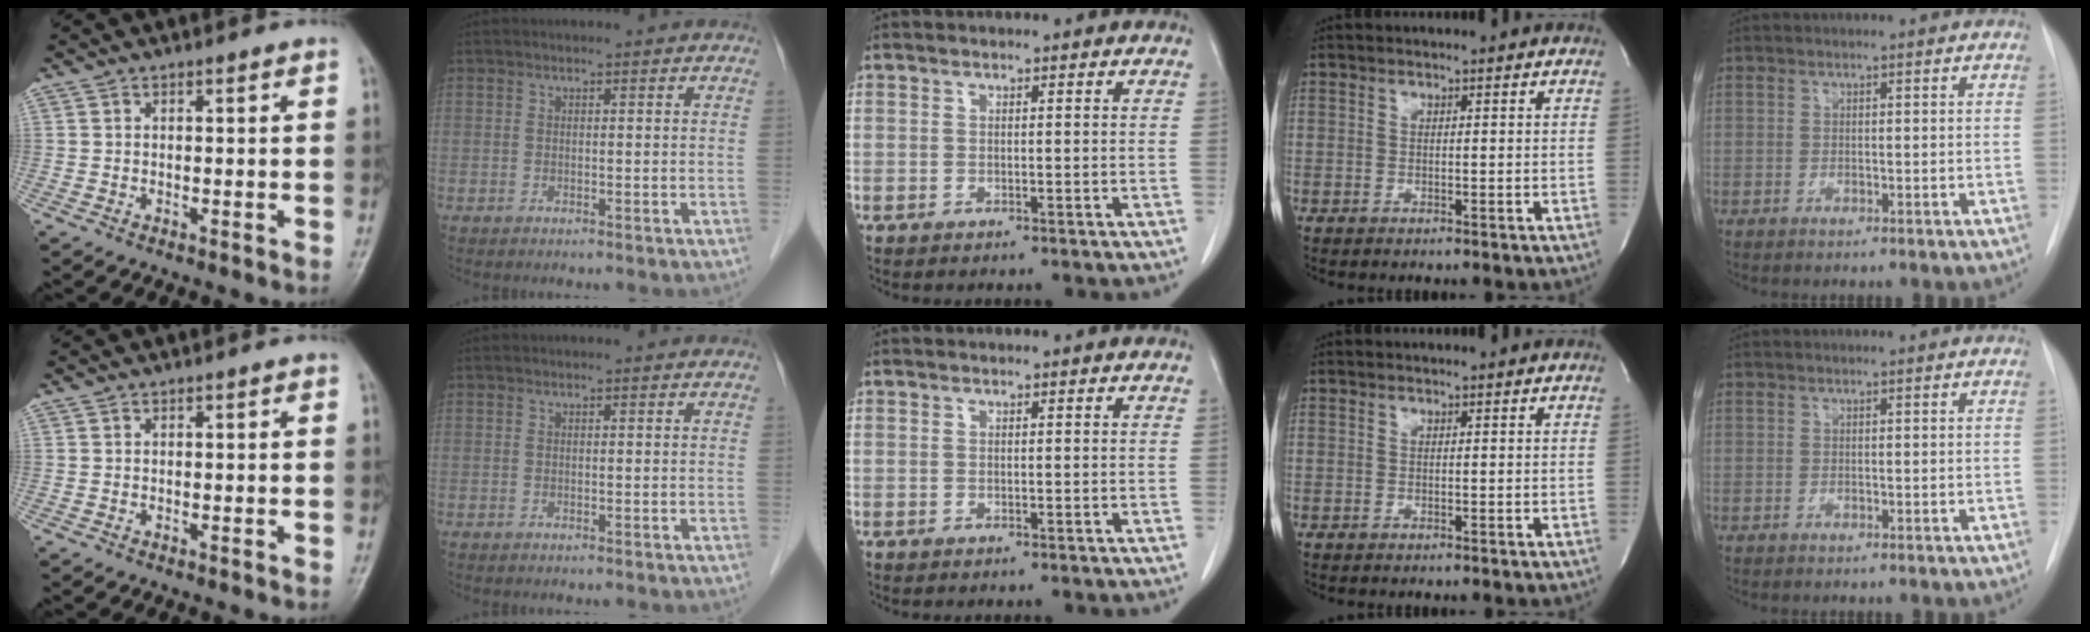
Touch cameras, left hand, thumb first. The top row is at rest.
{}